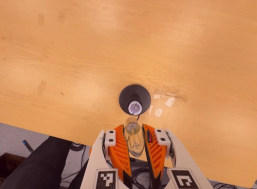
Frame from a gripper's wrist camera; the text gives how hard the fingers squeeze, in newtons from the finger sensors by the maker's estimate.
{"total": 22.9, "left": 26.7, "right": 19.0}